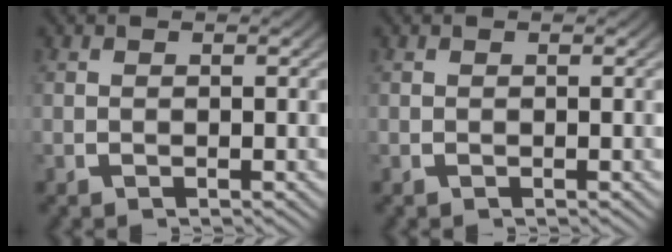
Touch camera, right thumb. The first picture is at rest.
{"total": 0.0}